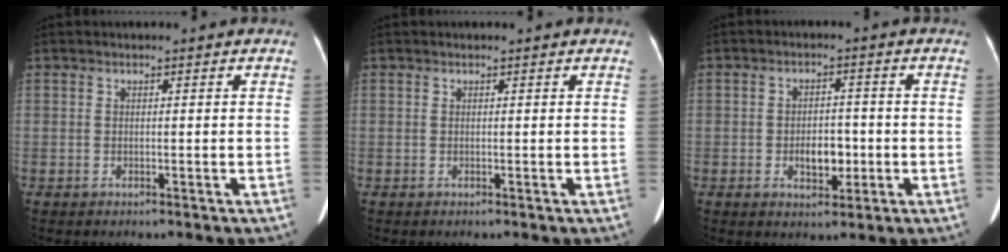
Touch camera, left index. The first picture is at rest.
{"total": 0.7, "force": [0.6, 0.0, 0.2], "torque": [-0.007, 0.005, 0.009]}
{"total": 4.6, "force": [-1.2, 2.7, 3.5], "torque": [-0.057, 0.005, -0.013]}